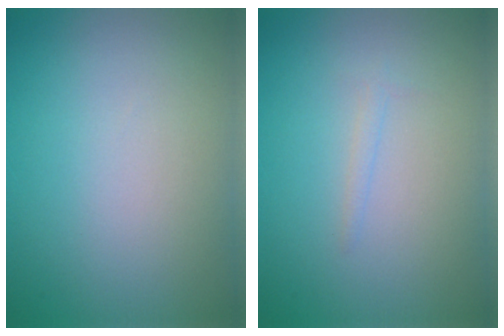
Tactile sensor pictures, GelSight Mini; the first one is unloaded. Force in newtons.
{"total": 0.7, "press": 0.7, "slide": 0.1}